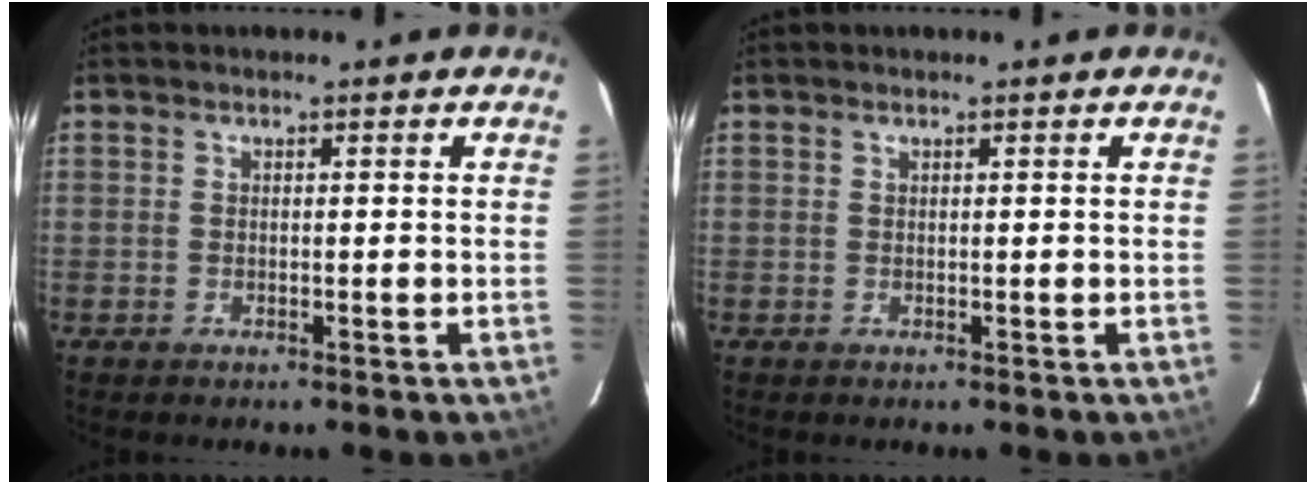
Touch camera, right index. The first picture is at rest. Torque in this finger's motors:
{"motor_torque": [0.06, 0.02, 0.08, 0.02]}